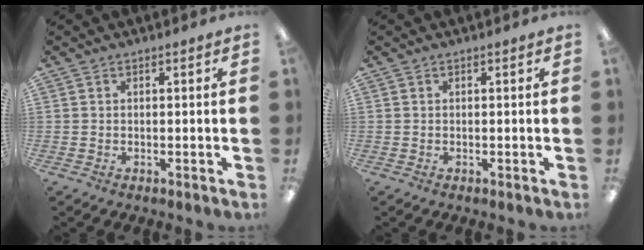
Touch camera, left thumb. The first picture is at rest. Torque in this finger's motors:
{"motor_torque": [0.04, 0.01, 0.13, -0.19, -0.01]}